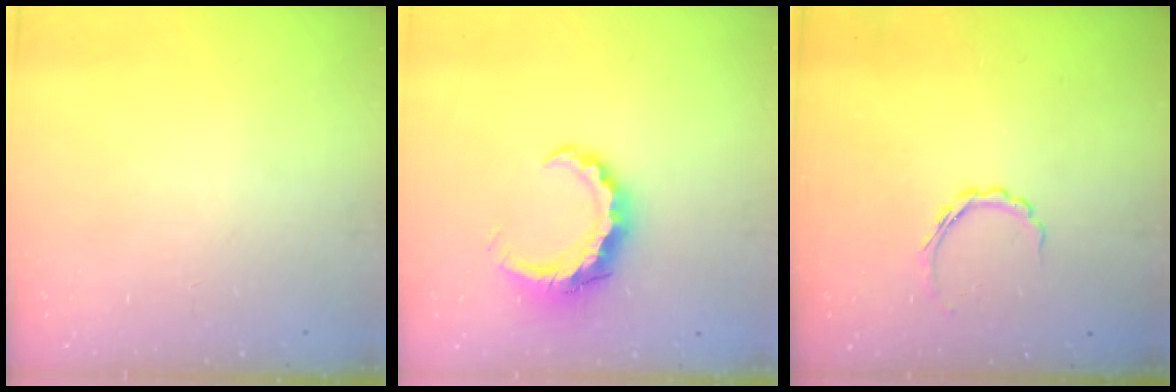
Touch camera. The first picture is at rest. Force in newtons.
{"total": 7.4, "press": 7.4, "slide": 0.3}
{"total": 3.9, "press": 3.8, "slide": 0.7}